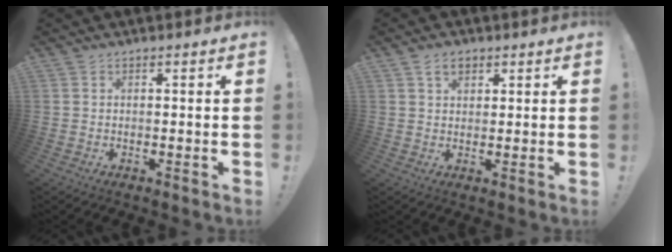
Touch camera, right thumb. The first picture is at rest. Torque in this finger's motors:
{"motor_torque": [0.29, 0.89, 0.21, 0.15, 0.00]}